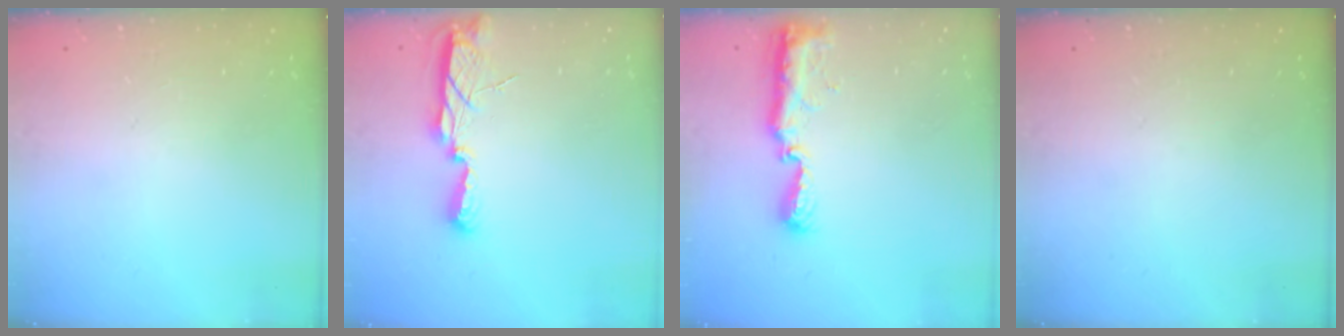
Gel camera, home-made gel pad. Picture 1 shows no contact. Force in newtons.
{"total": 7.5, "press": 7.5, "slide": 0.8}
{"total": 8.8, "press": 8.8, "slide": 0.9}
{"total": 0.0}